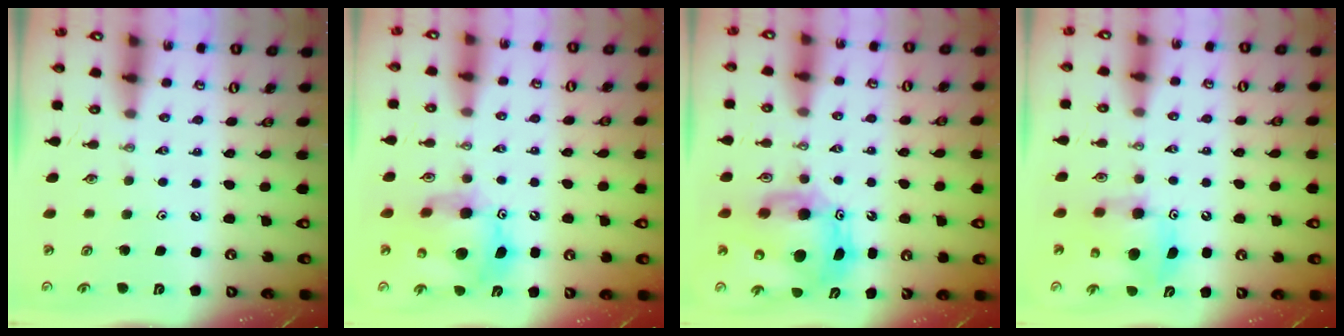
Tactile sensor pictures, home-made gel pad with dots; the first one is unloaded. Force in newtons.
{"total": 13.2, "press": 13.2, "slide": 1.2}
{"total": 11.2, "press": 11.1, "slide": 1.1}
{"total": 7.5, "press": 7.5, "slide": 0.3}